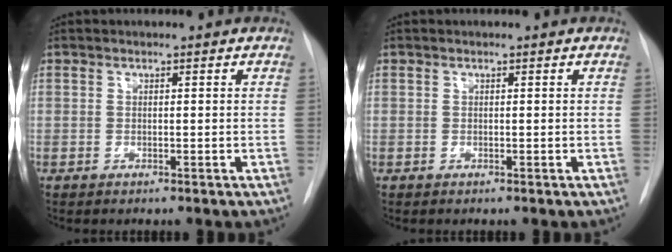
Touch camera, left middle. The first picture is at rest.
{"total": 0.0}